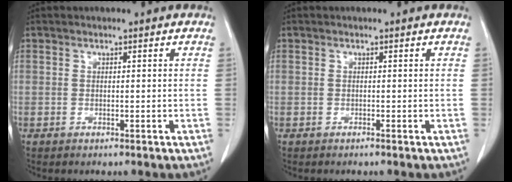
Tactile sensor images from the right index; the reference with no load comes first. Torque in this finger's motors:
{"motor_torque": [-0.09, 0.14, -0.03, -0.01]}